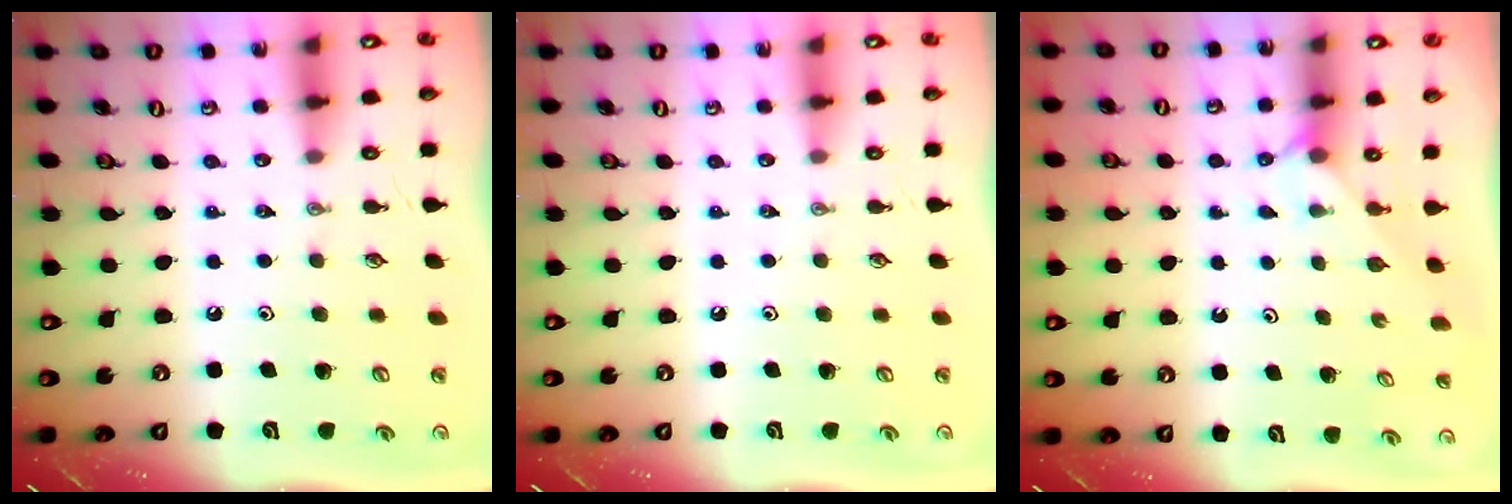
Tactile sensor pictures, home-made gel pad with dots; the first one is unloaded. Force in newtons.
{"total": 0.0}
{"total": 2.1, "press": 2.1, "slide": 0.1}